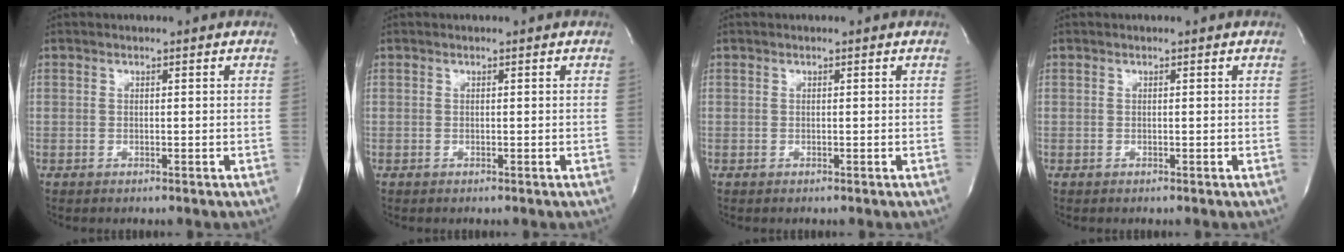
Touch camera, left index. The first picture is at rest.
{"total": 0.0}
{"total": 0.0}
{"total": 0.0}